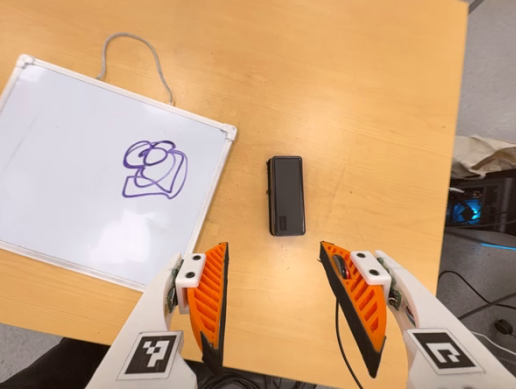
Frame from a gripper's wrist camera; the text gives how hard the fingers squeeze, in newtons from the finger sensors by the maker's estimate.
{"total": 0.0}